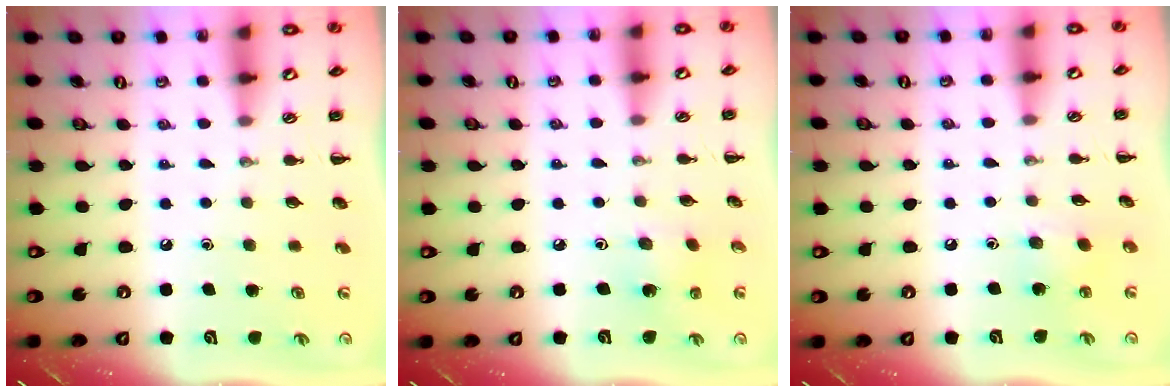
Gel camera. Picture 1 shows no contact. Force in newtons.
{"total": 2.1, "press": 1.9, "slide": 0.9}
{"total": 5.2, "press": 5.1, "slide": 0.9}